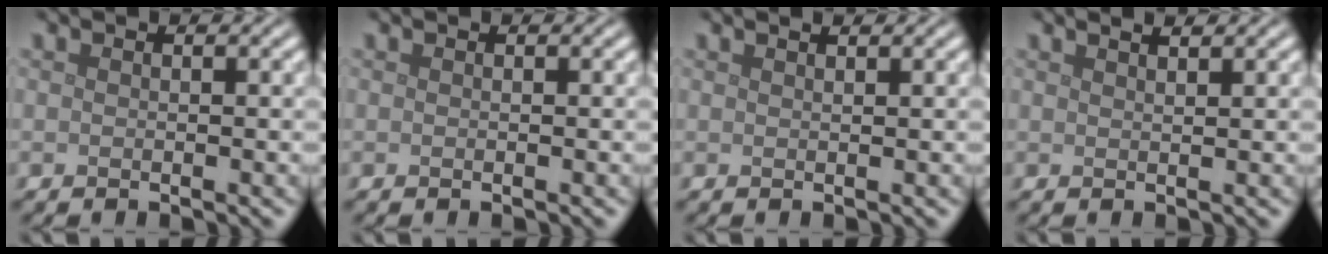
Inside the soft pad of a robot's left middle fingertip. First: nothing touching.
{"total": 0.0}
{"total": 0.8, "force": [0.7, 0.2, 0.4], "torque": [-0.003, -0.001, 0.005]}
{"total": 2.2, "force": [1.7, 0.8, 1.2], "torque": [0.001, 0.006, -0.001]}